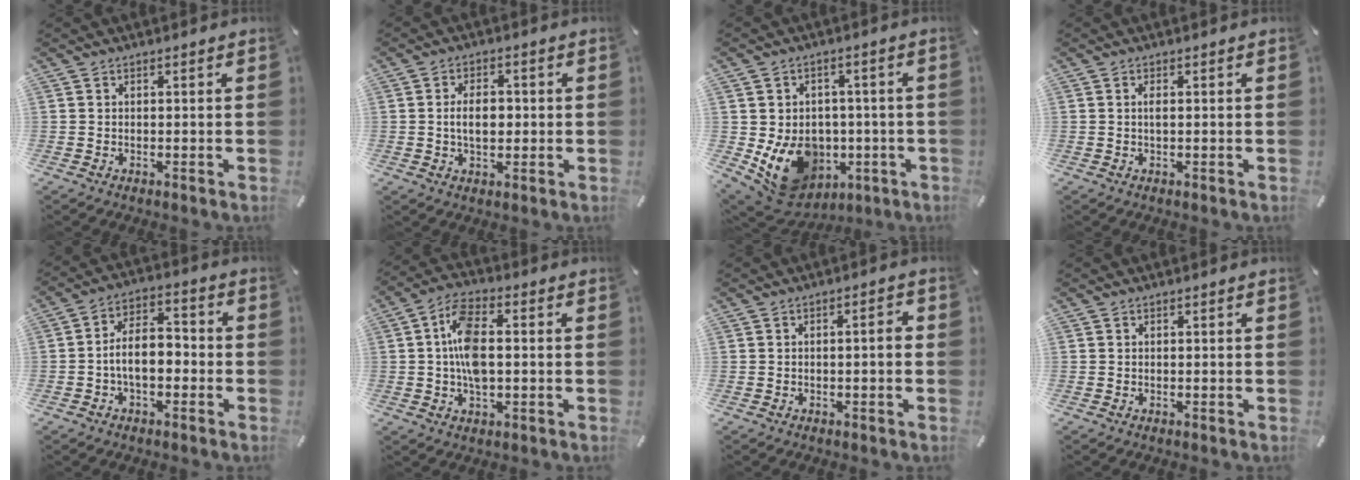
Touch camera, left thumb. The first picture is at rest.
{"total": 5.8, "force": [-0.1, 3.6, 4.6], "torque": [-0.079, 0.001, -0.008]}
{"total": 12.9, "force": [-2.5, 11.1, 6.0], "torque": [-0.115, -0.003, -0.033]}
{"total": 1.4, "force": [0.1, 0.3, 1.4], "torque": [-0.029, -0.001, 0.001]}
{"total": 8.5, "force": [-2.6, 5.1, 6.3], "torque": [-0.117, 0.021, -0.047]}
{"total": 9.9, "force": [0.1, 5.2, 8.4], "torque": [-0.176, 0.009, 0.000]}
{"total": 2.9, "force": [-0.4, 0.8, 2.8], "torque": [-0.041, 0.005, -0.011]}
{"total": 0.0}